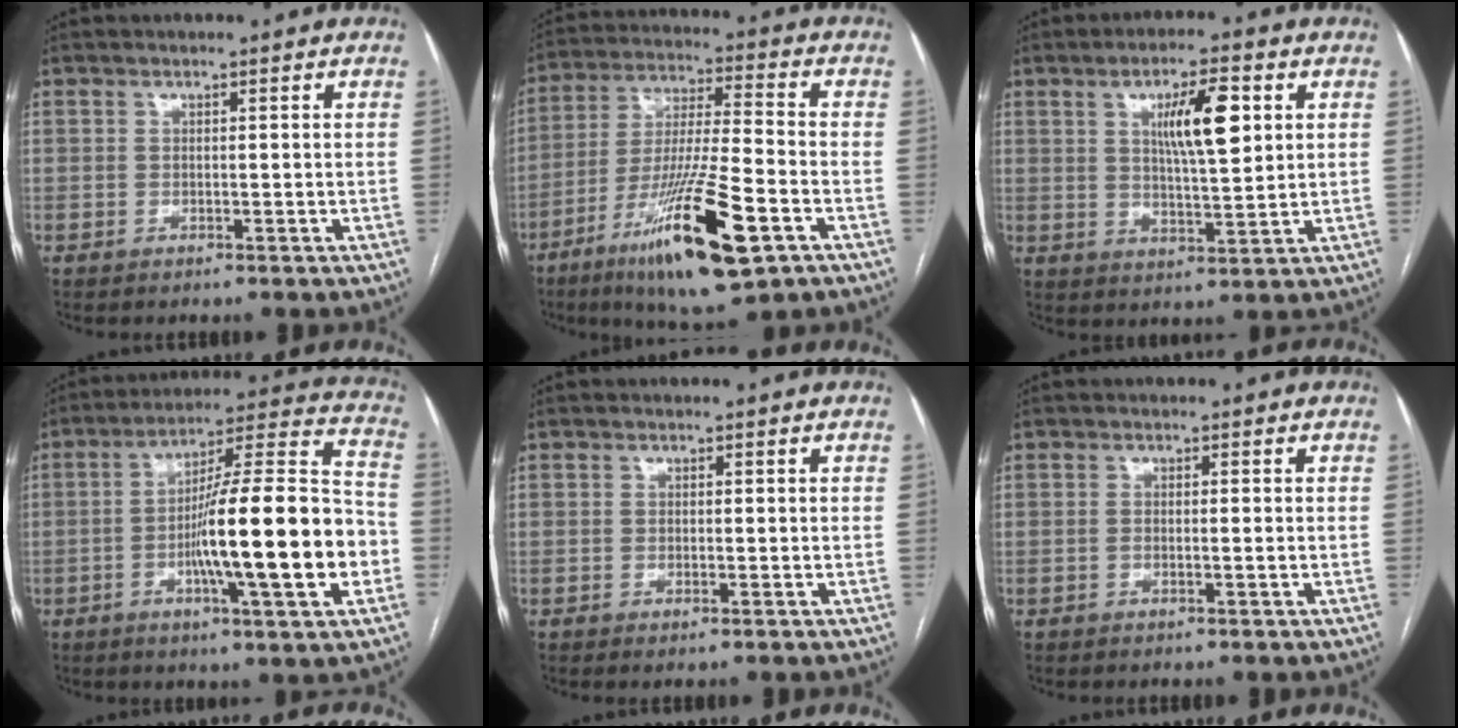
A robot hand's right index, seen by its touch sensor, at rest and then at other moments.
{"total": 19.8, "force": [-9.7, 2.2, 17.1], "torque": [-0.319, -0.034, -0.166]}
{"total": 8.9, "force": [2.9, 1.8, 8.3], "torque": [-0.141, 0.006, 0.052]}
{"total": 20.7, "force": [-4.7, 1.4, 20.1], "torque": [-0.297, 0.011, -0.070]}
{"total": 0.6, "force": [-0.3, 0.0, 0.5], "torque": [-0.007, -0.001, -0.004]}
{"total": 0.8, "force": [-0.2, 0.1, 0.8], "torque": [-0.014, 0.000, -0.003]}